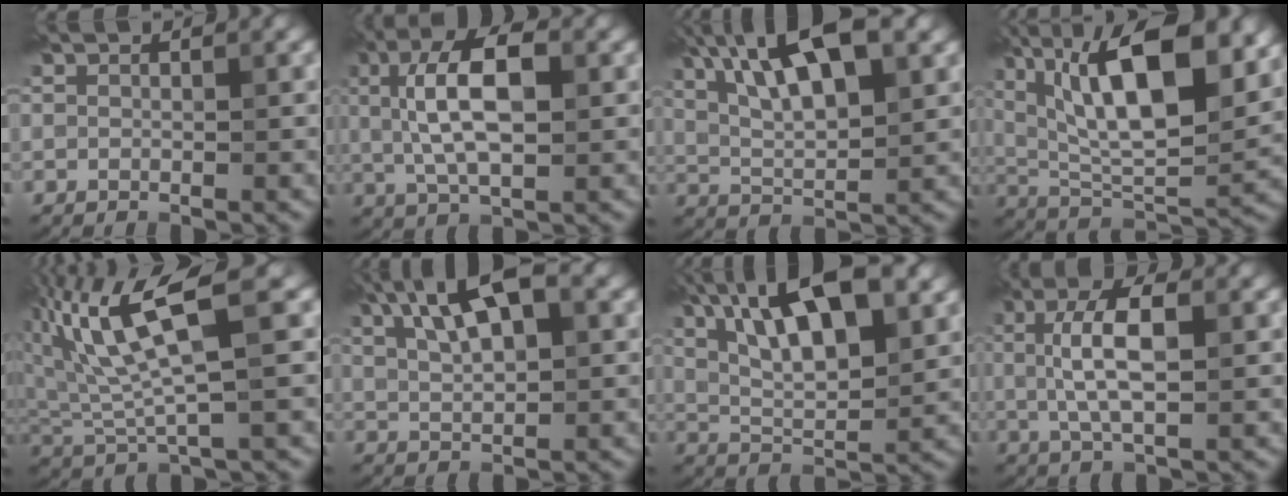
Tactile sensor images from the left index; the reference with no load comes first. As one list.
[{"total": 7.6, "force": [1.1, 3.3, 6.8], "torque": [-0.126, 0.012, 0.014]}, {"total": 11.7, "force": [5.9, 4.0, 9.3], "torque": [-0.153, 0.023, 0.082]}, {"total": 13.8, "force": [5.2, 4.9, 11.8], "torque": [-0.197, 0.009, 0.089]}, {"total": 8.5, "force": [2.6, 2.5, 7.7], "torque": [-0.164, 0.009, 0.047]}, {"total": 9.6, "force": [4.3, 3.7, 7.7], "torque": [-0.130, 0.035, 0.060]}, {"total": 13.4, "force": [6.6, 5.0, 10.6], "torque": [-0.163, 0.027, 0.088]}, {"total": 5.6, "force": [0.7, 2.0, 5.2], "torque": [-0.103, 0.010, 0.010]}]